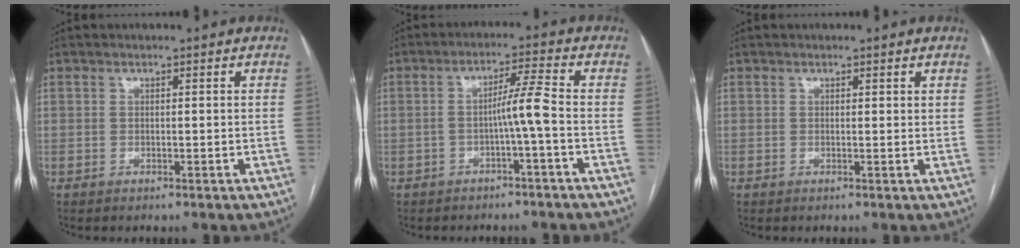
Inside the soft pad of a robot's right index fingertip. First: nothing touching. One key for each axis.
{"total": 4.8, "fx": -1.6, "fy": -0.8, "fz": 4.5, "tx": -0.076, "ty": 0.012, "tz": -0.026}
{"total": 0.7, "fx": 0.5, "fy": 0.2, "fz": 0.4, "tx": -0.004, "ty": -0.001, "tz": 0.004}